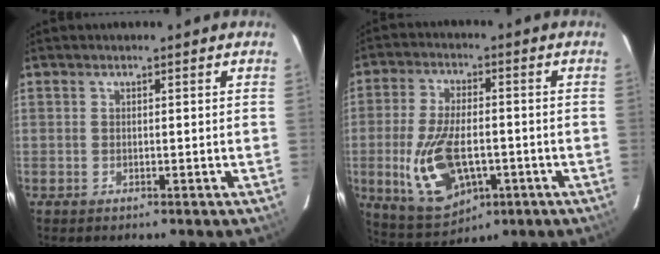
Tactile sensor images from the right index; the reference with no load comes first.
{"total": 15.3, "force": [-3.7, 8.0, 12.5], "torque": [-0.263, -0.017, -0.050]}